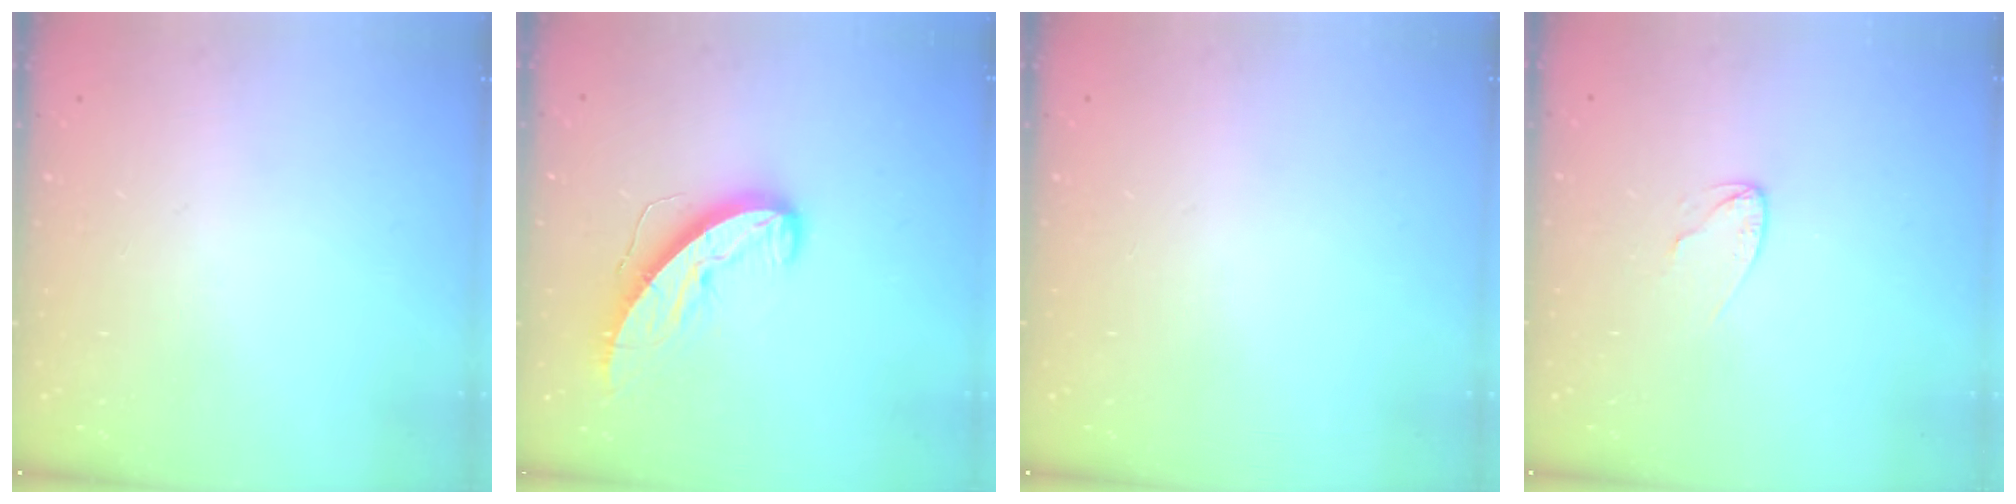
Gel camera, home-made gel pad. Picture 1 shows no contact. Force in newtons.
{"total": 11.6, "press": 11.5, "slide": 0.9}
{"total": 0.0}
{"total": 3.6, "press": 3.6, "slide": 0.4}